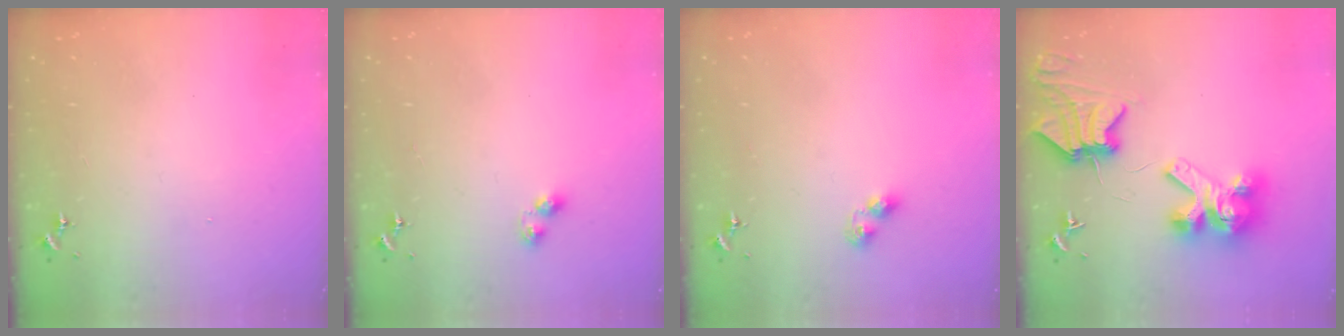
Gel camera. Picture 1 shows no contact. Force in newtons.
{"total": 4.7, "press": 4.5, "slide": 1.3}
{"total": 5.0, "press": 5.0, "slide": 0.4}
{"total": 11.0, "press": 10.9, "slide": 1.5}